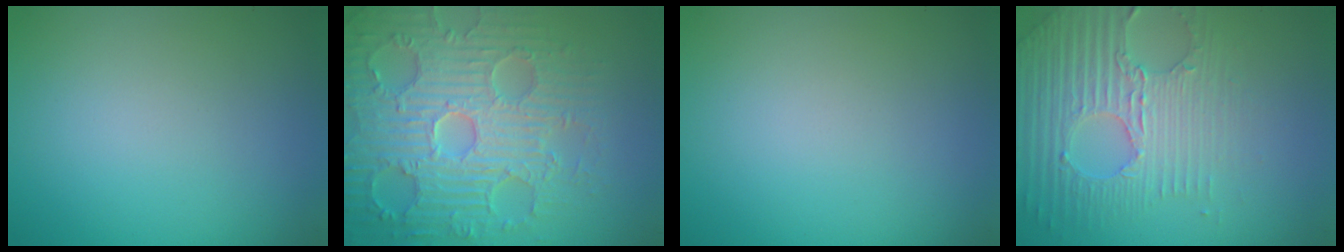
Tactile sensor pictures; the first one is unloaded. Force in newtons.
{"total": 8.3, "press": 6.4, "slide": 5.2}
{"total": 0.0}
{"total": 4.8, "press": 4.3, "slide": 2.2}